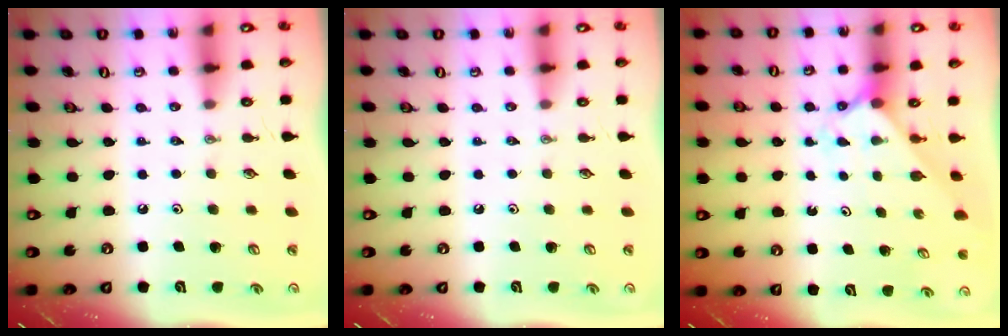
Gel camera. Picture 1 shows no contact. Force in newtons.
{"total": 0.0}
{"total": 2.1, "press": 2.1, "slide": 0.3}